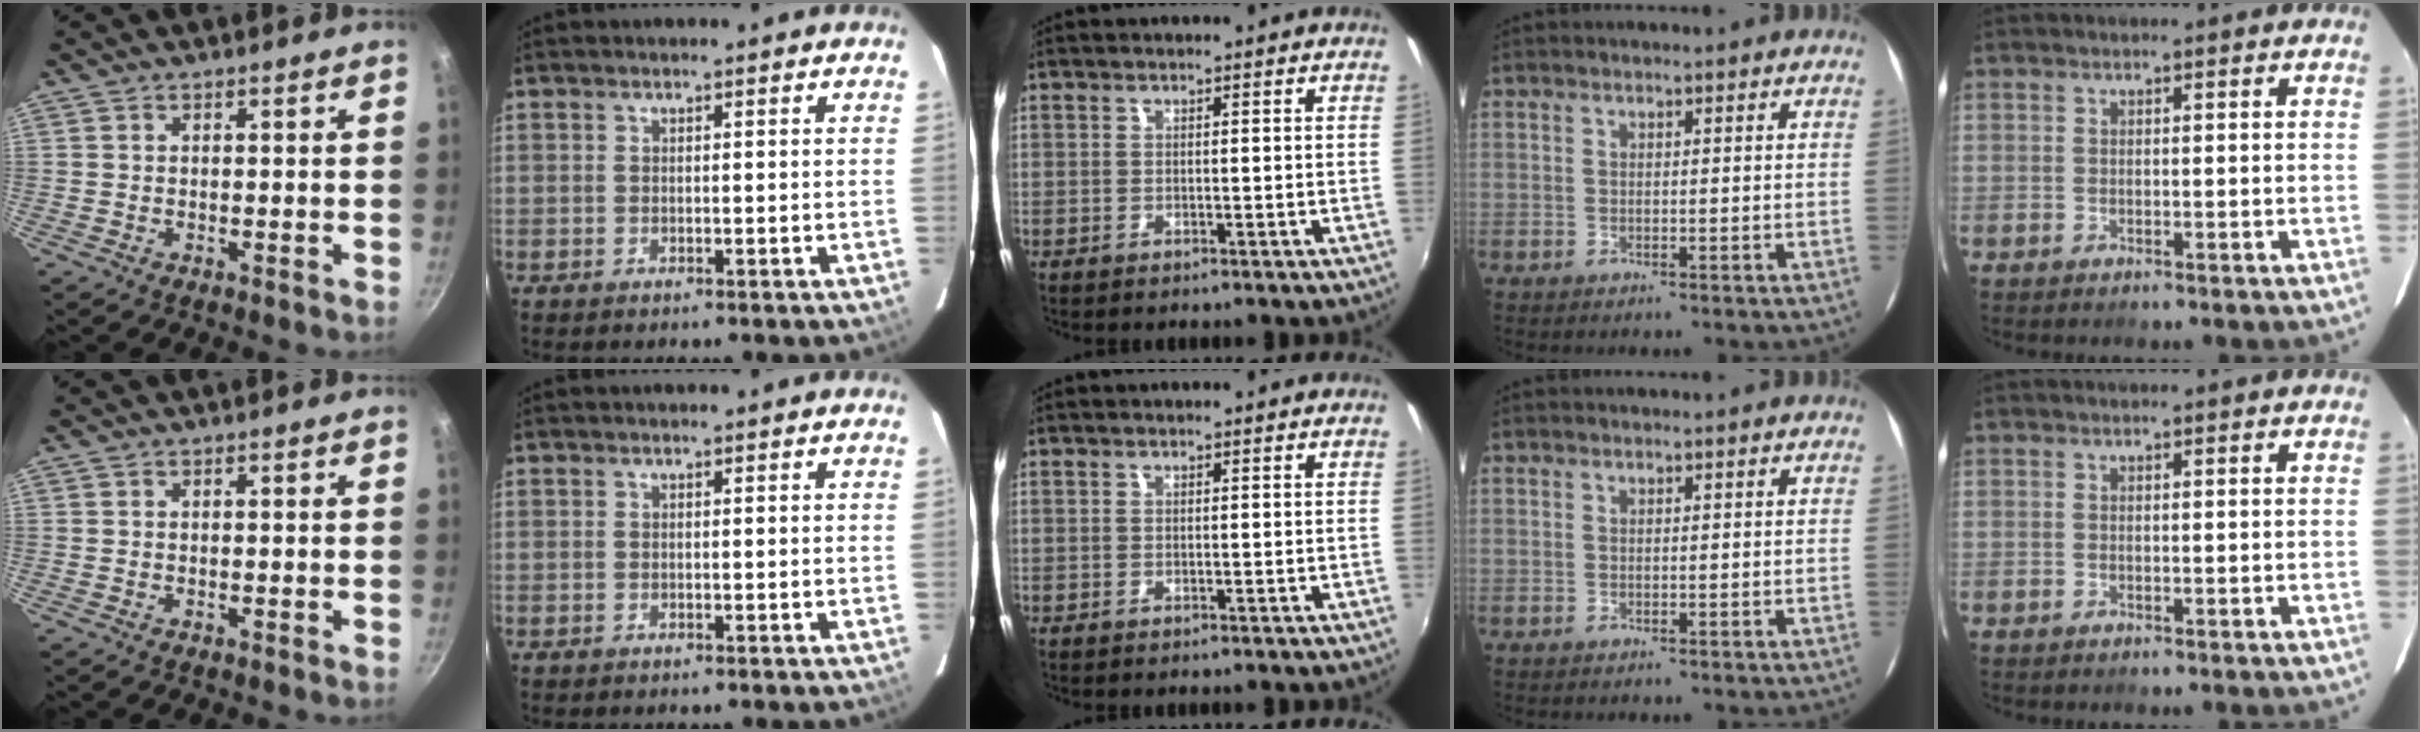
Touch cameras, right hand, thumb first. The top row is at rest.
{}